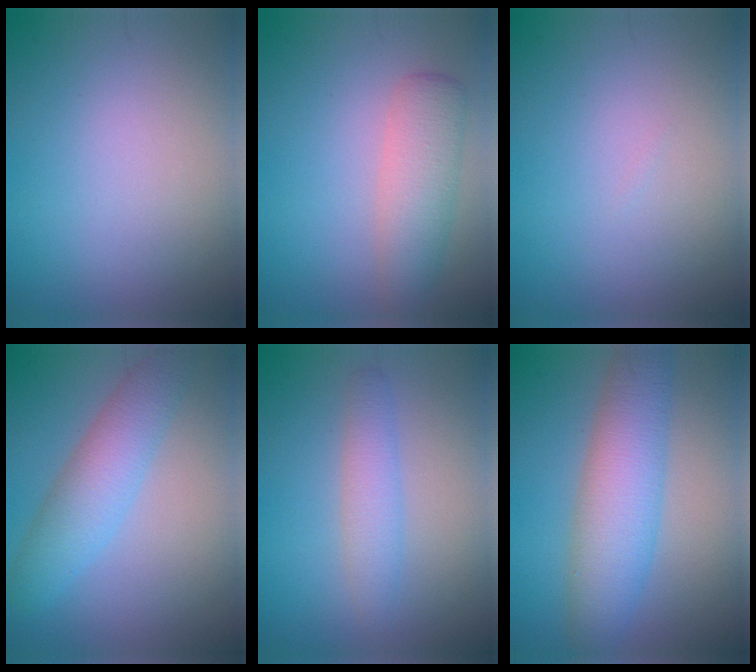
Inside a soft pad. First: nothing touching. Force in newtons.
{"total": 3.7, "press": 3.7, "slide": 0.1}
{"total": 0.0}
{"total": 4.6, "press": 4.6, "slide": 0.2}
{"total": 2.5, "press": 2.5, "slide": 0.2}
{"total": 6.3, "press": 6.3, "slide": 0.1}